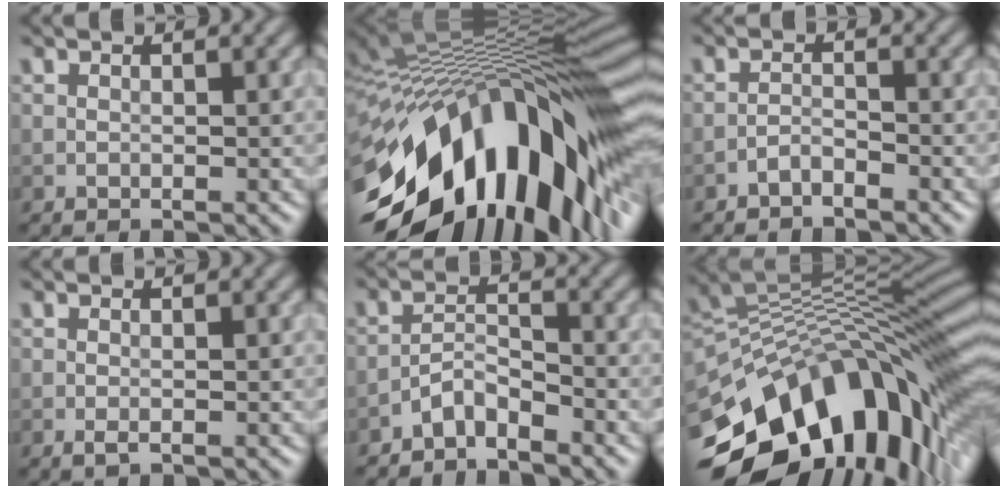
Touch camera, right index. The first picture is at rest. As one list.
[{"total": 16.7, "force": [-5.6, 7.4, 13.9], "torque": [-0.214, 0.006, -0.107]}, {"total": 1.3, "force": [-1.2, 0.2, 0.4], "torque": [-0.007, 0.005, -0.026]}, {"total": 0.7, "force": [-0.3, 0.2, 0.6], "torque": [-0.015, -0.003, -0.005]}, {"total": 2.5, "force": [-2.2, 0.5, 0.9], "torque": [-0.018, 0.010, -0.047]}, {"total": 15.7, "force": [-6.1, 7.6, 12.2], "torque": [-0.187, 0.018, -0.118]}]